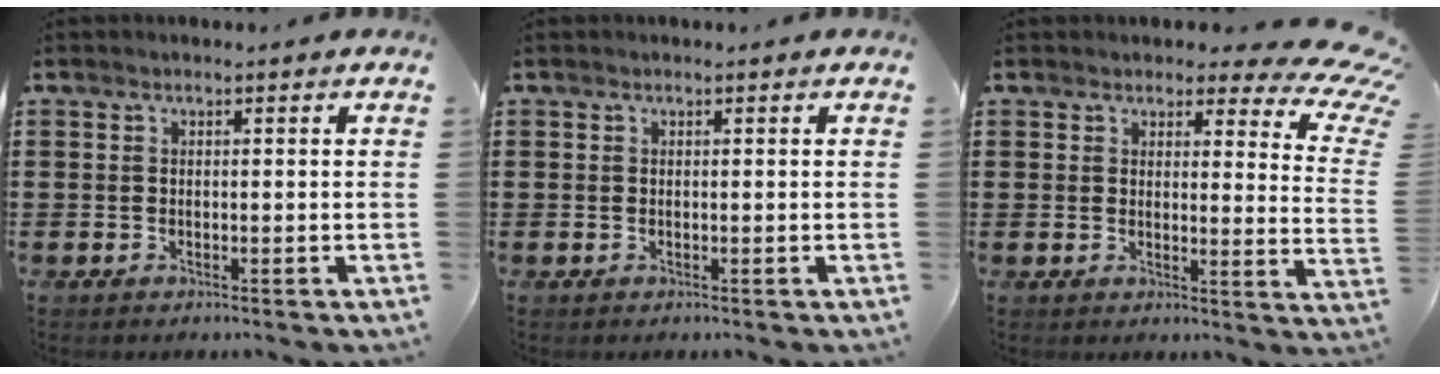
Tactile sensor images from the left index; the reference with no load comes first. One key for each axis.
{"total": 0.0}
{"total": 5.5, "fx": 4.2, "fy": 1.8, "fz": 3.0, "tx": -0.053, "ty": -0.021, "tz": 0.072}